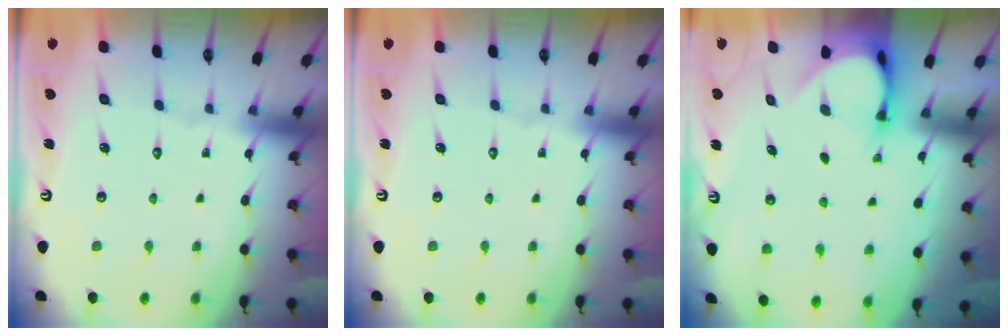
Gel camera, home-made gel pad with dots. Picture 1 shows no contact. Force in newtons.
{"total": 0.0}
{"total": 3.9, "press": 3.9, "slide": 0.4}